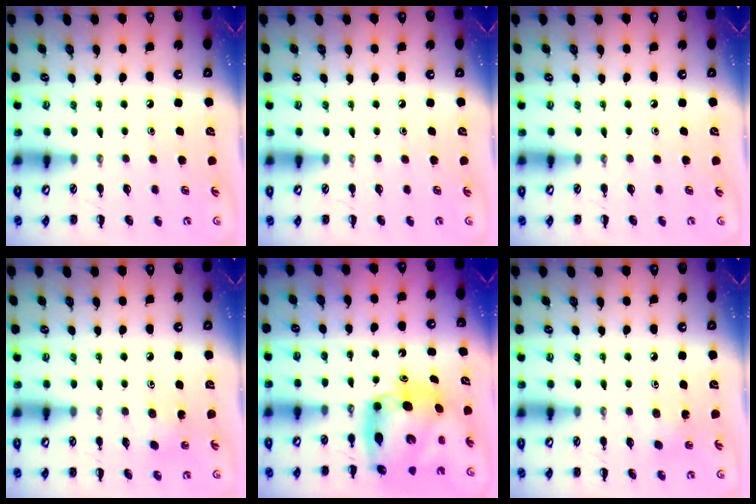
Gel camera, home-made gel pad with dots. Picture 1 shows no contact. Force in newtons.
{"total": 0.0}
{"total": 0.0}
{"total": 2.1, "press": 2.1, "slide": 0.5}
{"total": 10.4, "press": 10.0, "slide": 3.0}
{"total": 2.2, "press": 2.1, "slide": 0.7}